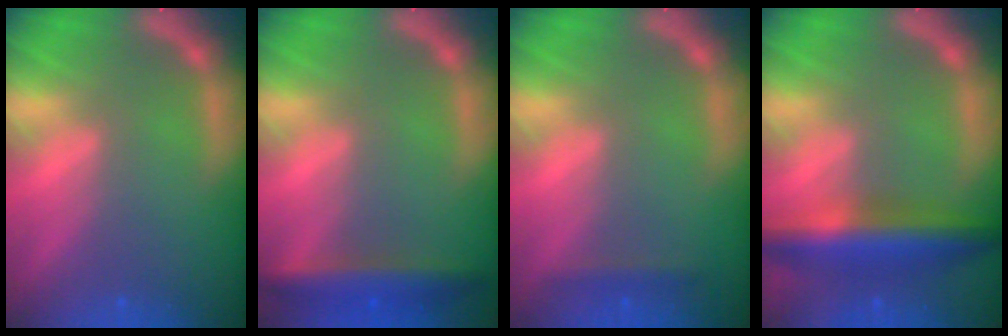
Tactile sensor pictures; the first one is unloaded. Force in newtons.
{"total": 4.5}
{"total": 1.4}
{"total": 7.0}